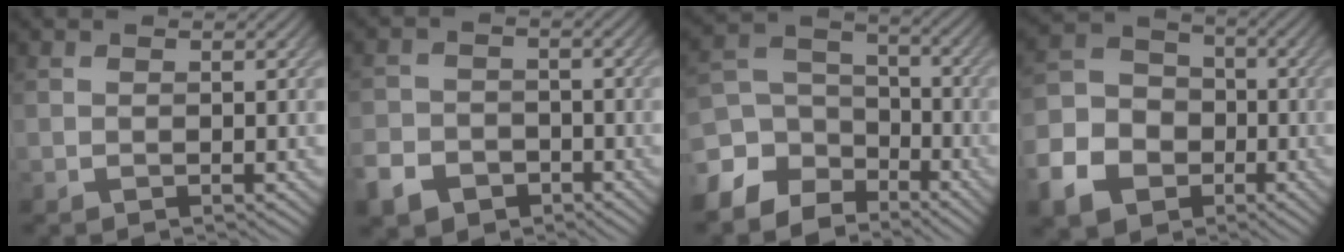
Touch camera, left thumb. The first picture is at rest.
{"total": 5.3, "force": [-3.3, 3.6, 1.9], "torque": [-0.048, -0.007, -0.068]}
{"total": 9.2, "force": [-6.0, 6.0, 3.5], "torque": [-0.106, -0.014, -0.122]}
{"total": 10.9, "force": [-4.7, 8.6, 4.8], "torque": [-0.146, -0.034, -0.104]}